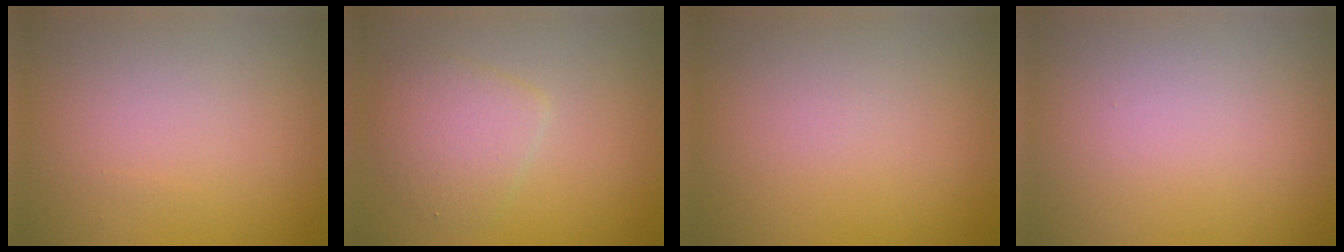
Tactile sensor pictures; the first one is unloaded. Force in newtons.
{"total": 3.4, "press": 3.4, "slide": 0.1}
{"total": 0.0}
{"total": 0.0}